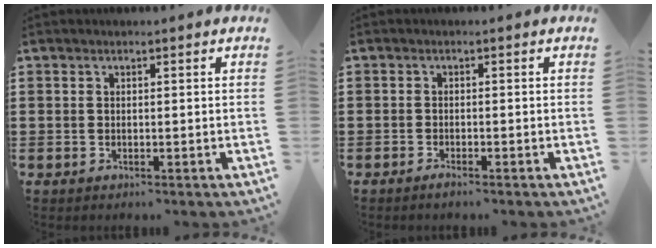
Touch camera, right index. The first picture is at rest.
{"total": 1.1, "force": [-1.0, 0.0, 0.3], "torque": [-0.009, -0.003, -0.019]}